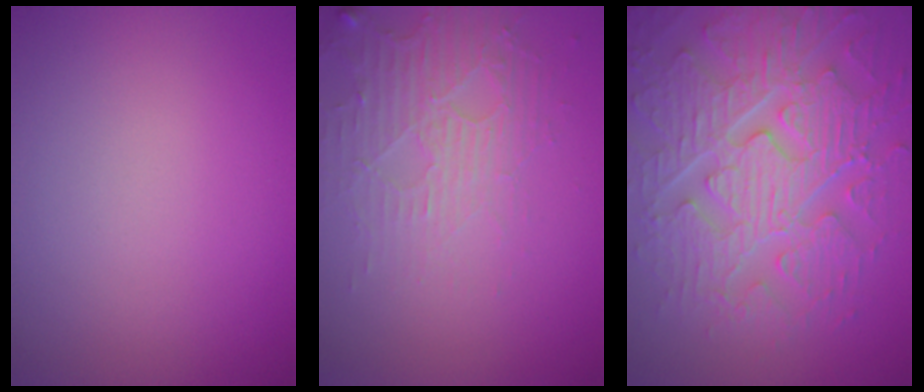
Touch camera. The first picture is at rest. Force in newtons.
{"total": 3.8, "press": 2.9, "slide": 2.4}
{"total": 9.1, "press": 6.6, "slide": 6.2}